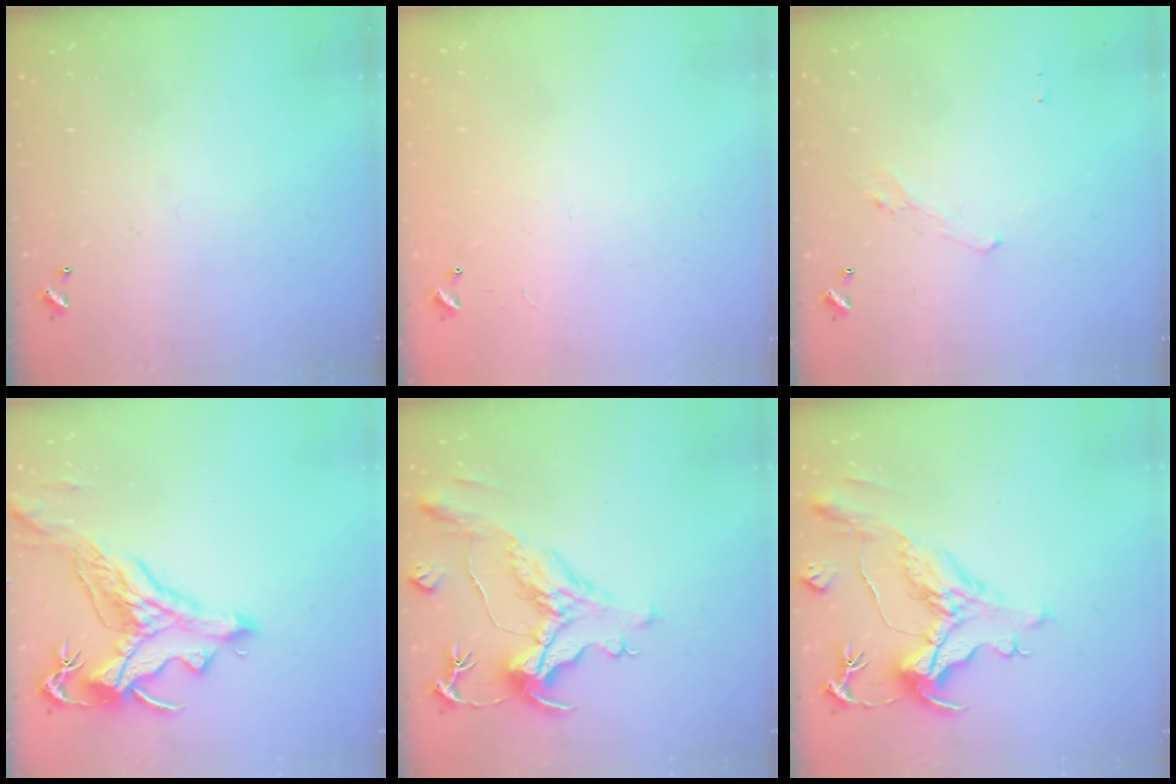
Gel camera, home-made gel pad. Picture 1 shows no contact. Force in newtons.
{"total": 7.2, "press": 7.2, "slide": 0.5}
{"total": 0.8, "press": 0.4, "slide": 0.7}
{"total": 2.2, "press": 1.7, "slide": 1.3}
{"total": 1.9, "press": 0.9, "slide": 1.7}
{"total": 1.9, "press": 0.9, "slide": 1.7}